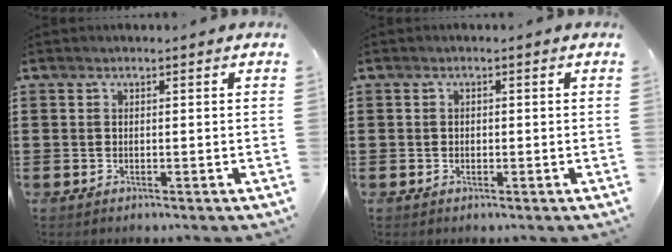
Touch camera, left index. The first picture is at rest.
{"total": 0.6, "force": [-0.1, 0.6, 0.2], "torque": [-0.008, 0.004, -0.002]}